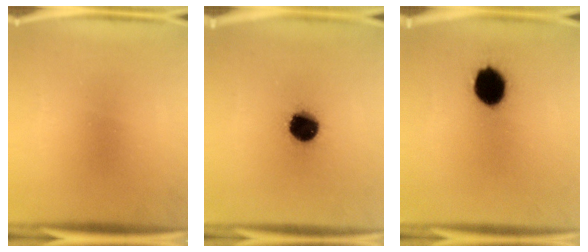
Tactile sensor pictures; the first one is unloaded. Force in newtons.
{"total": 11.7}
{"total": 12.3}